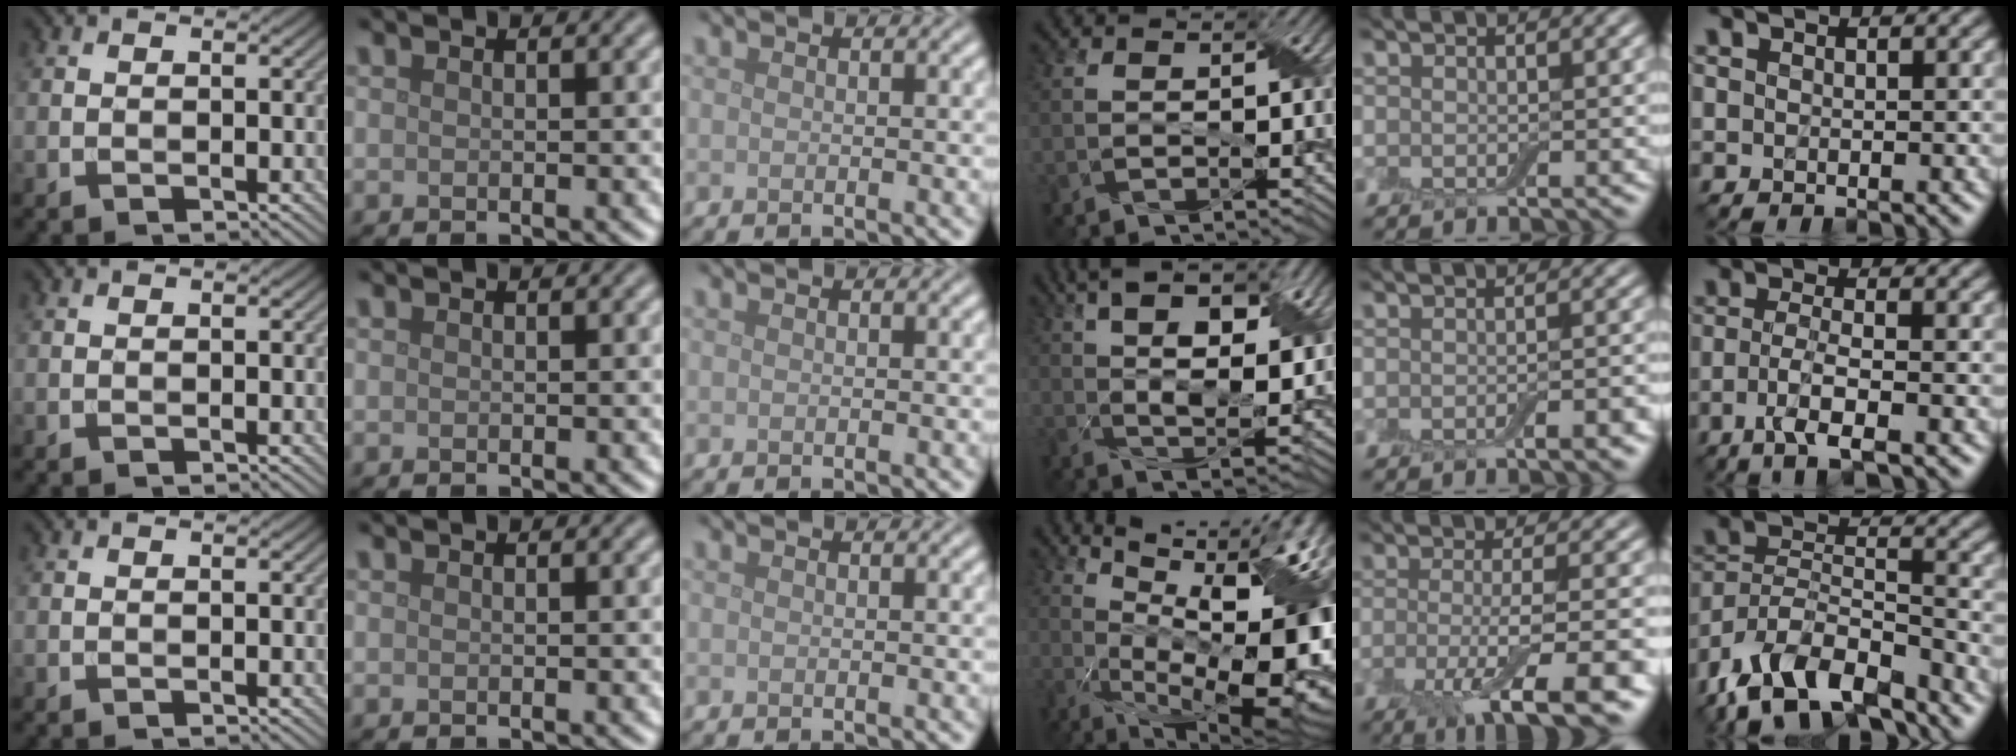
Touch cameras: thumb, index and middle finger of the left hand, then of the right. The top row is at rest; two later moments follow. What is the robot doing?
{"motion": "wrap", "object": "adhesive wrap"}